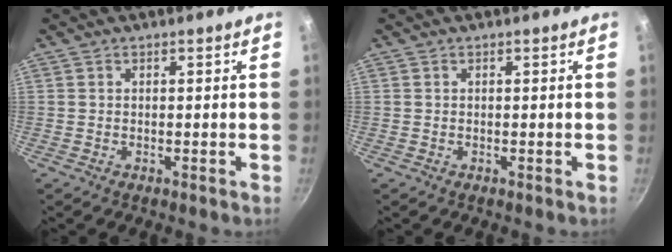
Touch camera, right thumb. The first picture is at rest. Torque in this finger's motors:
{"motor_torque": [-0.45, -0.45, 0.11, 0.06, 0.02]}